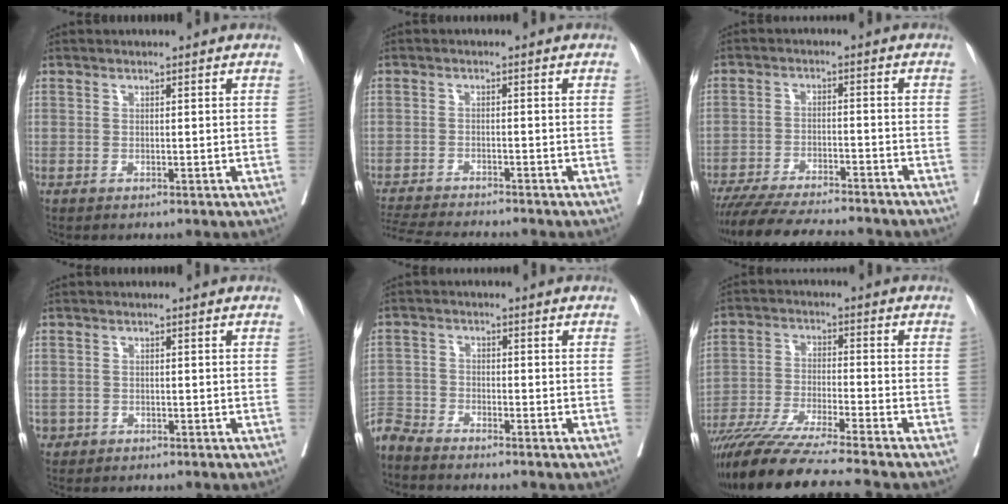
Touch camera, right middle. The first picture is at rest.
{"total": 10.2, "force": [-9.5, 0.4, 3.7], "torque": [-0.054, -0.014, -0.147]}
{"total": 17.7, "force": [-15.8, 2.3, 7.5], "torque": [-0.134, -0.024, -0.227]}
{"total": 1.1, "force": [-0.4, 1.0, 0.1], "torque": [-0.001, 0.006, -0.004]}
{"total": 4.6, "force": [-4.6, 0.0, 0.1], "torque": [0.006, -0.011, -0.091]}
{"total": 14.7, "force": [-12.6, -1.5, 7.4], "torque": [-0.125, -0.038, -0.215]}